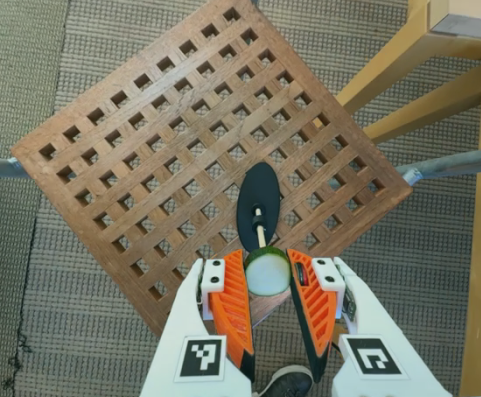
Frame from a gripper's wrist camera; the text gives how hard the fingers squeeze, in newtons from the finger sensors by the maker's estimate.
{"total": 10.0, "left": 9.9, "right": 10.0}